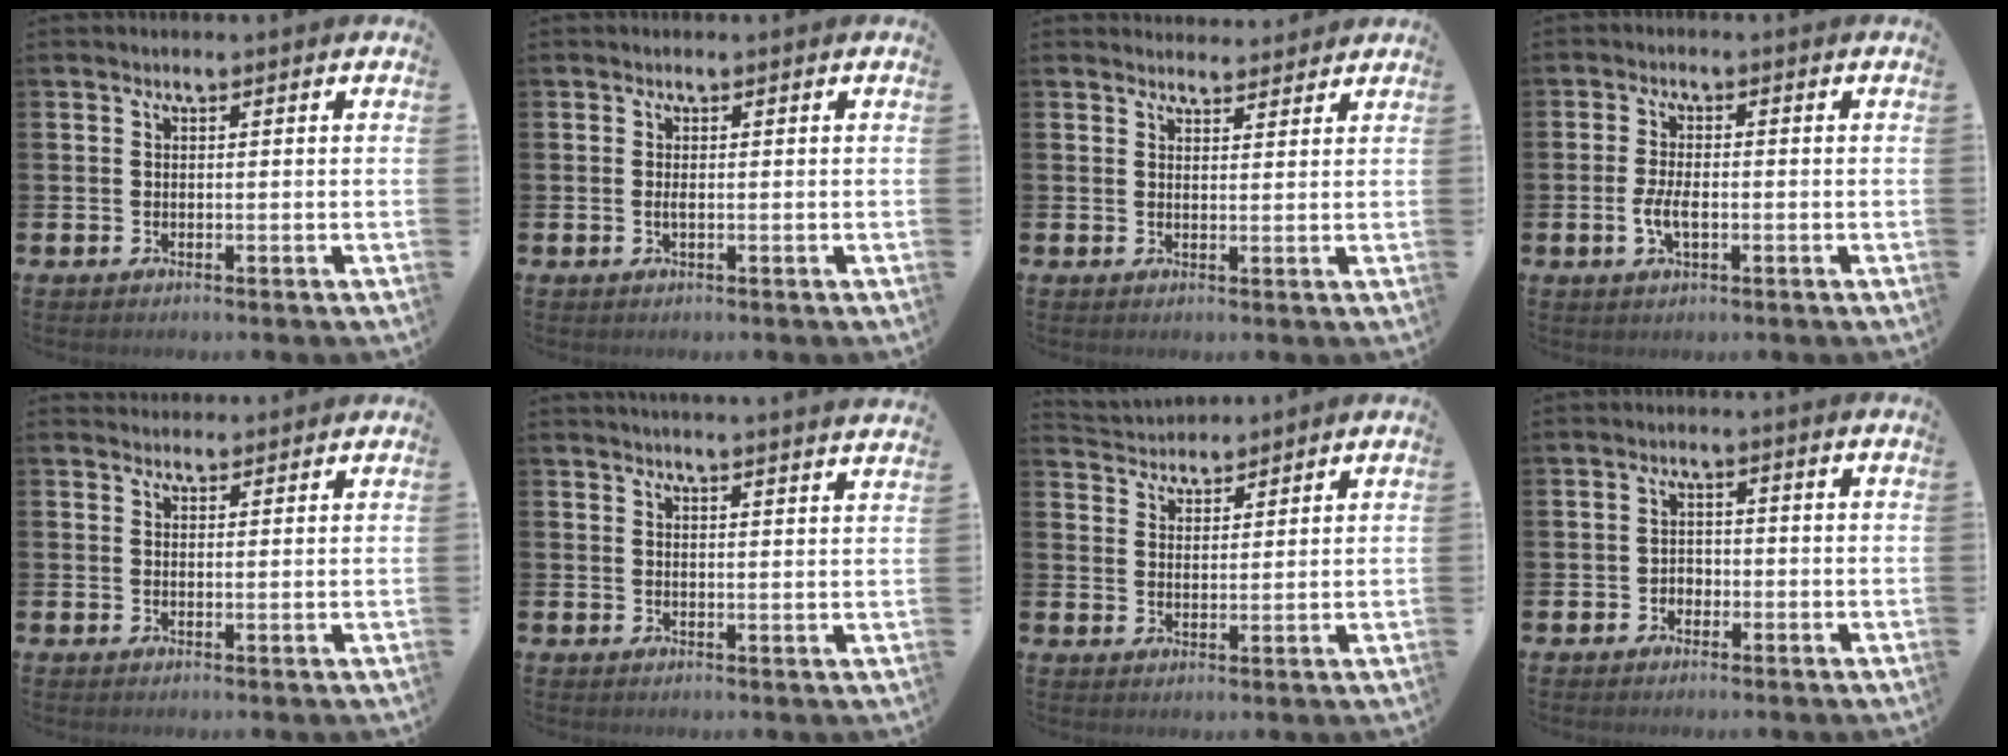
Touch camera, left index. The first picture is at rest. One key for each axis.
{"total": 0.7, "fx": -0.1, "fy": 0.1, "fz": 0.7, "tx": -0.016, "ty": 0.001, "tz": -0.001}
{"total": 2.8, "fx": 2.7, "fy": 0.6, "fz": -0.1, "tx": 0.010, "ty": -0.018, "tz": 0.047}
{"total": 3.4, "fx": -0.7, "fy": 1.5, "fz": 3.0, "tx": -0.056, "ty": -0.001, "tz": -0.016}
{"total": 2.2, "fx": 2.1, "fy": 0.6, "fz": -0.1, "tx": 0.008, "ty": -0.010, "tz": 0.037}
{"total": 3.4, "fx": 3.3, "fy": -0.7, "fz": -0.1, "tx": -0.001, "ty": -0.024, "tz": 0.059}
{"total": 3.7, "fx": 3.5, "fy": 0.8, "fz": -0.6, "tx": -0.008, "ty": -0.017, "tz": 0.065}
{"total": 1.8, "fx": -0.9, "fy": 1.5, "fz": 0.4, "tx": -0.007, "ty": 0.003, "tz": -0.022}